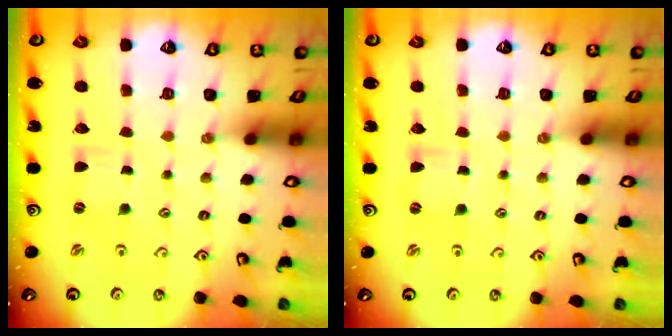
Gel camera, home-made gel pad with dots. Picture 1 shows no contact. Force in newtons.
{"total": 0.0}